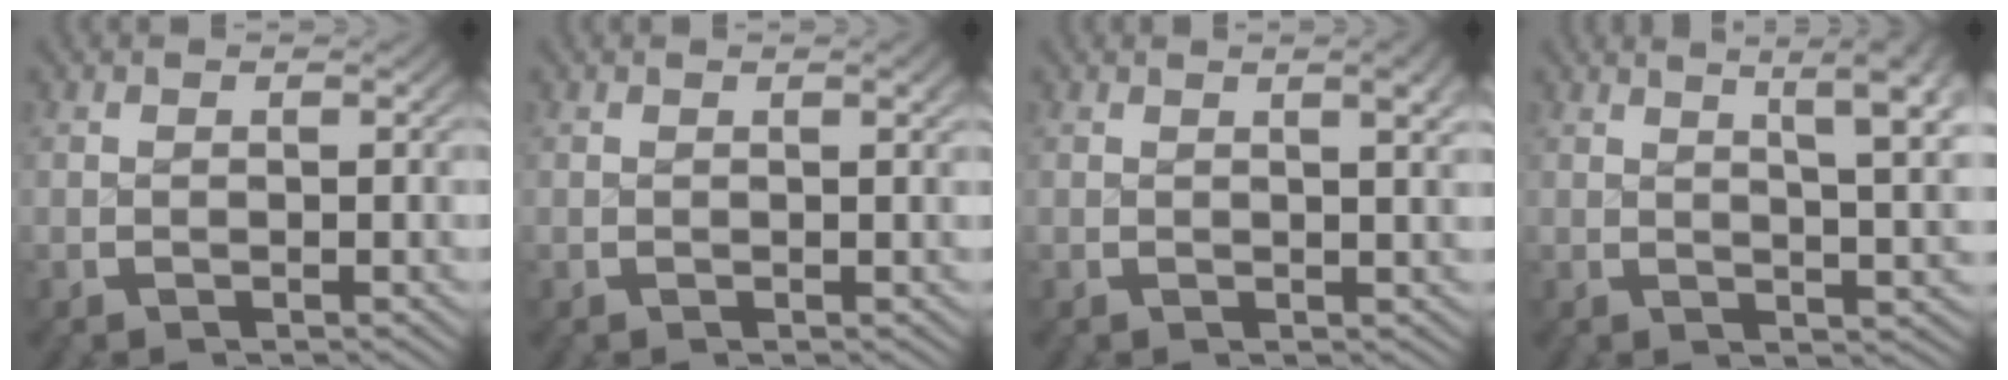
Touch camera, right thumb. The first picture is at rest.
{"total": 0.6, "force": [0.3, 0.1, 0.5], "torque": [-0.006, 0.000, 0.005]}
{"total": 2.3, "force": [1.0, 0.6, 2.0], "torque": [-0.021, 0.004, 0.013]}
{"total": 7.6, "force": [3.2, 3.1, 6.1], "torque": [-0.057, 0.009, 0.043]}